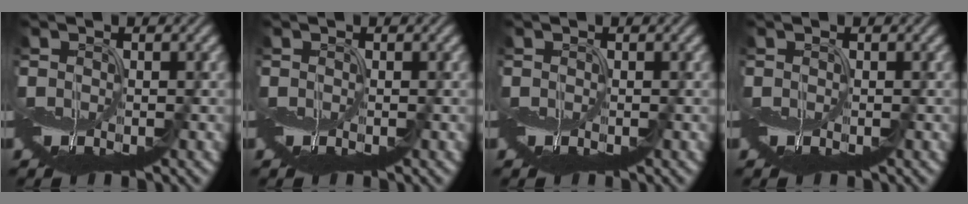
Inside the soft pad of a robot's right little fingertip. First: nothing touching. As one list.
[{"total": 0.0}, {"total": 0.0}, {"total": 0.0}]